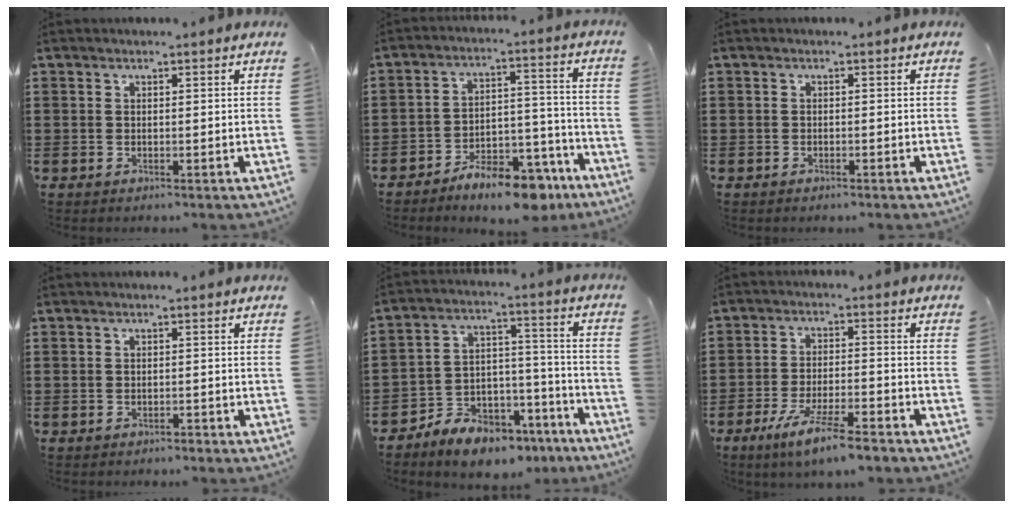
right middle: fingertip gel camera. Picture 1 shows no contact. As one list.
[{"total": 9.3, "force": [-8.1, 2.5, 3.9], "torque": [-0.049, 0.037, -0.146]}, {"total": 0.6, "force": [-0.6, 0.2, 0.2], "torque": [-0.006, -0.002, -0.011]}, {"total": 0.7, "force": [-0.7, 0.1, 0.1], "torque": [-0.004, 0.000, -0.014]}, {"total": 7.9, "force": [-7.3, 2.7, 1.4], "torque": [-0.027, 0.028, -0.141]}, {"total": 7.7, "force": [-5.8, 0.7, 4.9], "torque": [-0.102, -0.008, -0.110]}]